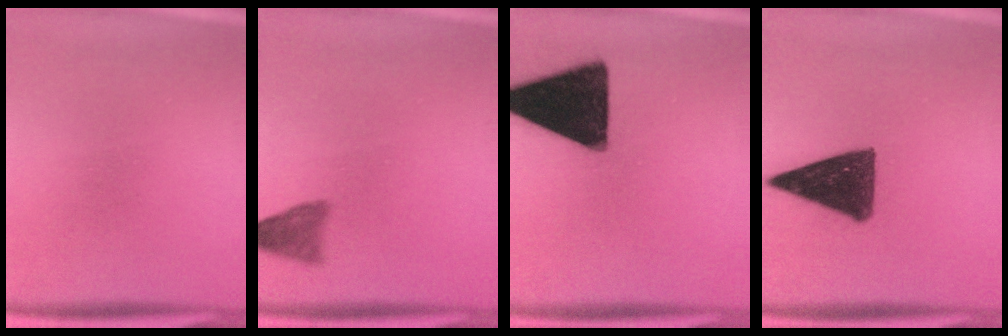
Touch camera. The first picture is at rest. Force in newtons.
{"total": 2.9}
{"total": 18.1}
{"total": 12.9}